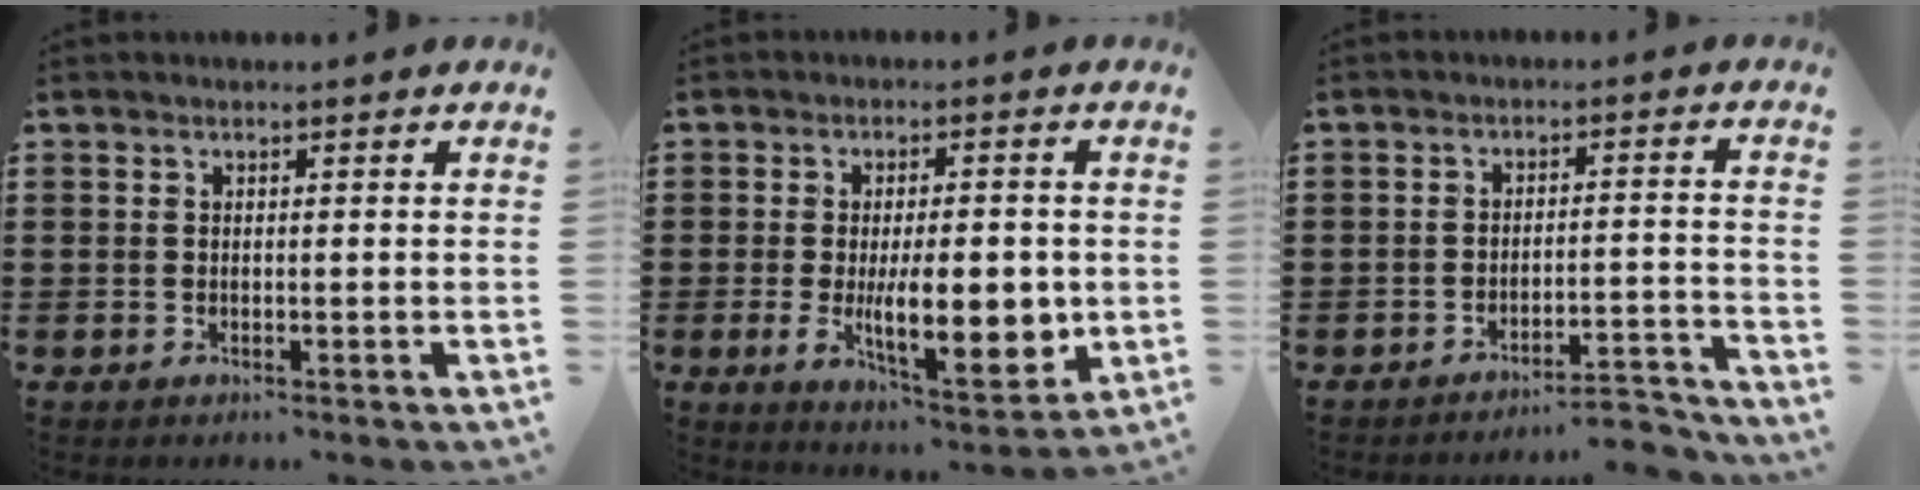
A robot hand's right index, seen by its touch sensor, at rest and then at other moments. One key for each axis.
{"total": 11.7, "fx": -1.7, "fy": 4.6, "fz": 10.7, "tx": -0.178, "ty": -0.019, "tz": -0.027}
{"total": 4.1, "fx": -4.0, "fy": 0.1, "fz": 1.1, "tx": -0.023, "ty": -0.005, "tz": -0.081}